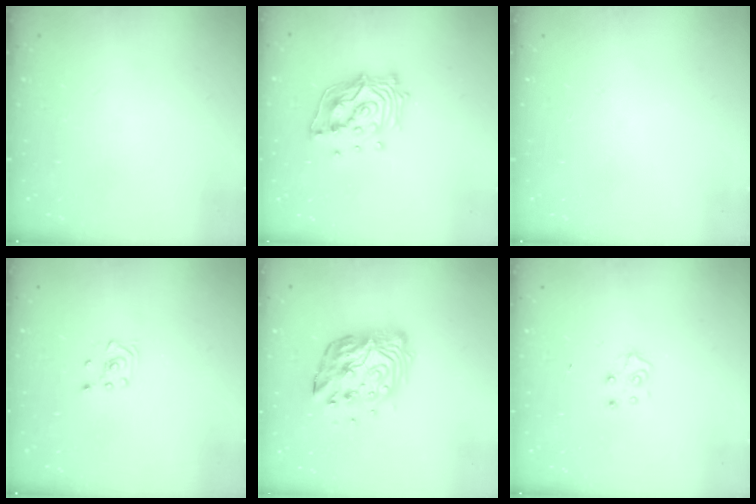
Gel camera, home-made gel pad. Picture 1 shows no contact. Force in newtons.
{"total": 14.1, "press": 14.0, "slide": 1.7}
{"total": 0.0}
{"total": 2.8, "press": 2.6, "slide": 1.0}
{"total": 14.2, "press": 14.2, "slide": 1.3}
{"total": 5.7, "press": 5.7, "slide": 0.5}